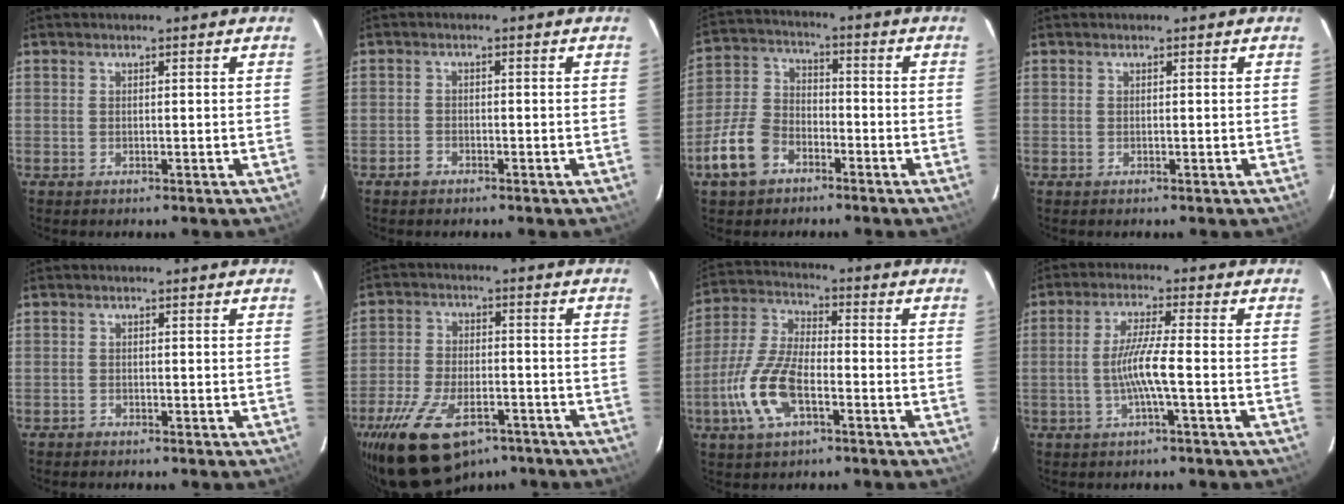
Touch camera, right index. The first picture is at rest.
{"total": 1.8, "force": [-1.4, 1.1, 0.4], "torque": [-0.011, 0.003, -0.027]}
{"total": 10.7, "force": [-6.1, 6.9, 5.5], "torque": [-0.130, 0.018, -0.115]}
{"total": 0.0}
{"total": 0.8, "force": [-0.8, 0.3, -0.1], "torque": [-0.005, 0.003, -0.014]}
{"total": 18.0, "force": [-11.6, 8.8, 10.6], "torque": [-0.228, -0.025, -0.195]}
{"total": 12.8, "force": [-4.9, 5.5, 10.4], "torque": [-0.232, 0.000, -0.095]}
{"total": 6.2, "force": [-1.8, -0.6, 5.9], "torque": [-0.118, -0.002, -0.033]}